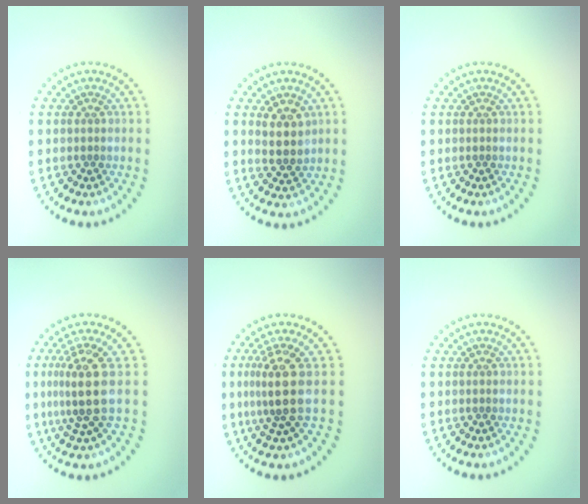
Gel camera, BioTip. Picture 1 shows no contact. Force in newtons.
{"total": 2.9, "press": 2.7, "slide": 1.2}
{"total": 0.0}
{"total": 3.9, "press": 3.0, "slide": 2.5}
{"total": 3.6, "press": 2.7, "slide": 2.4}
{"total": 0.0}